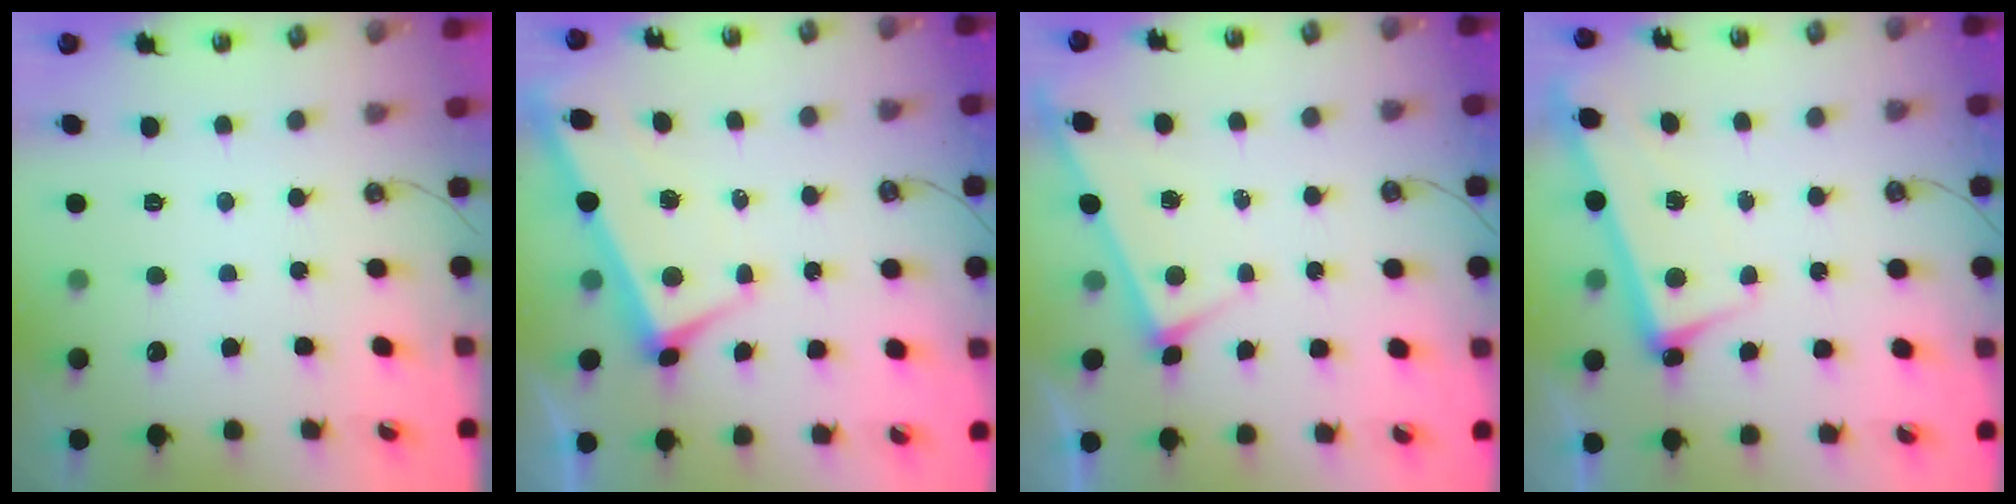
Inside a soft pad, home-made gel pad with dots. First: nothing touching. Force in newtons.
{"total": 2.5, "press": 2.4, "slide": 0.9}
{"total": 3.0, "press": 3.0, "slide": 0.2}
{"total": 1.0, "press": 0.6, "slide": 0.8}